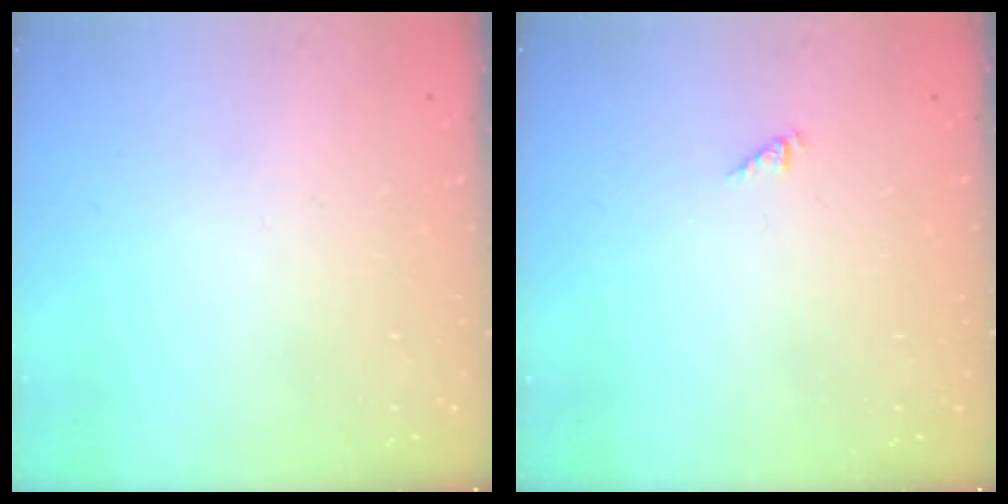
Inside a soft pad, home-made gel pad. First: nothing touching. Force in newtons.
{"total": 0.0}